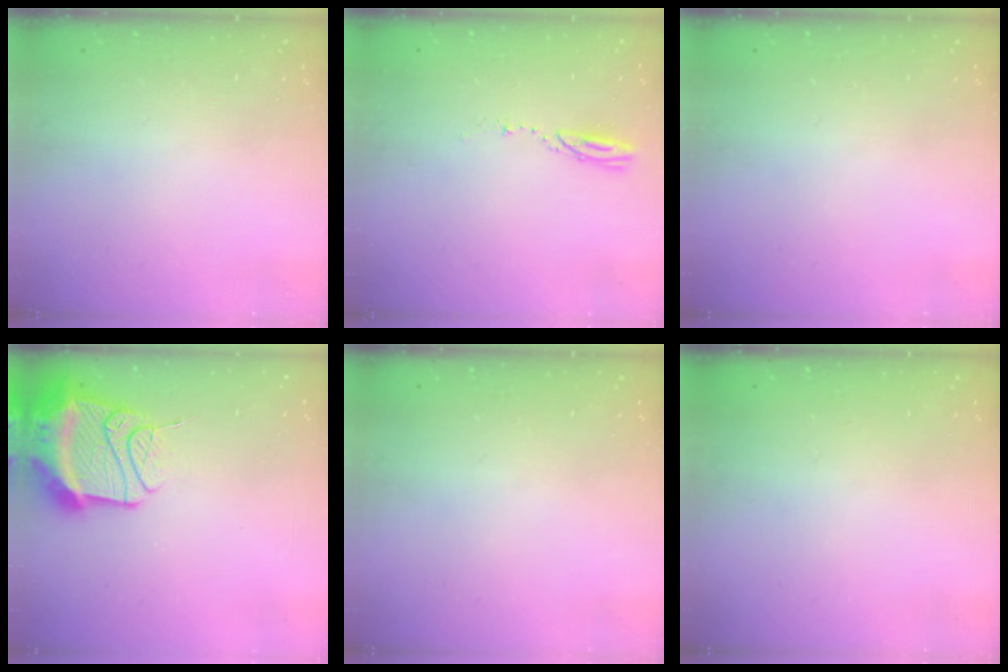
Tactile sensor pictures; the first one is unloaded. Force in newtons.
{"total": 3.2, "press": 3.1, "slide": 0.4}
{"total": 0.0}
{"total": 23.5, "press": 19.0, "slide": 13.9}
{"total": 0.0}
{"total": 0.0}